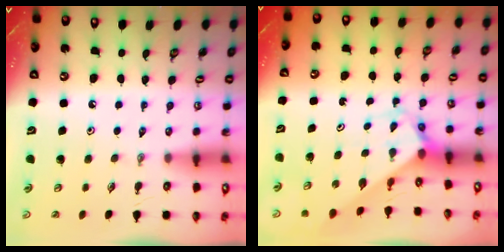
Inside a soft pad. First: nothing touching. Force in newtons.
{"total": 2.7, "press": 2.7, "slide": 0.2}